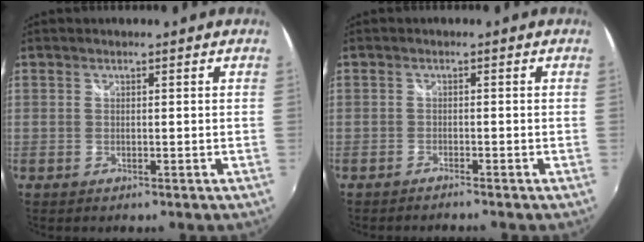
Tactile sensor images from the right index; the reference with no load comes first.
{"total": 1.7, "force": [-1.7, 0.2, 0.4], "torque": [-0.021, -0.007, -0.033]}